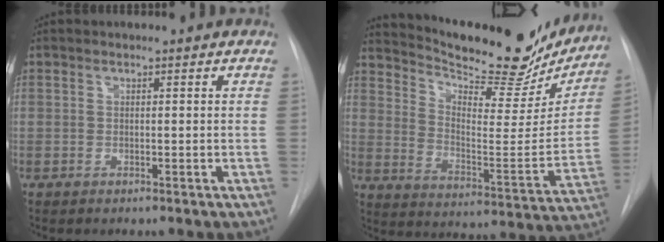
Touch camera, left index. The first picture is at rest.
{"total": 24.8, "force": [21.8, 6.3, 10.1], "torque": [-0.159, -0.045, 0.297]}